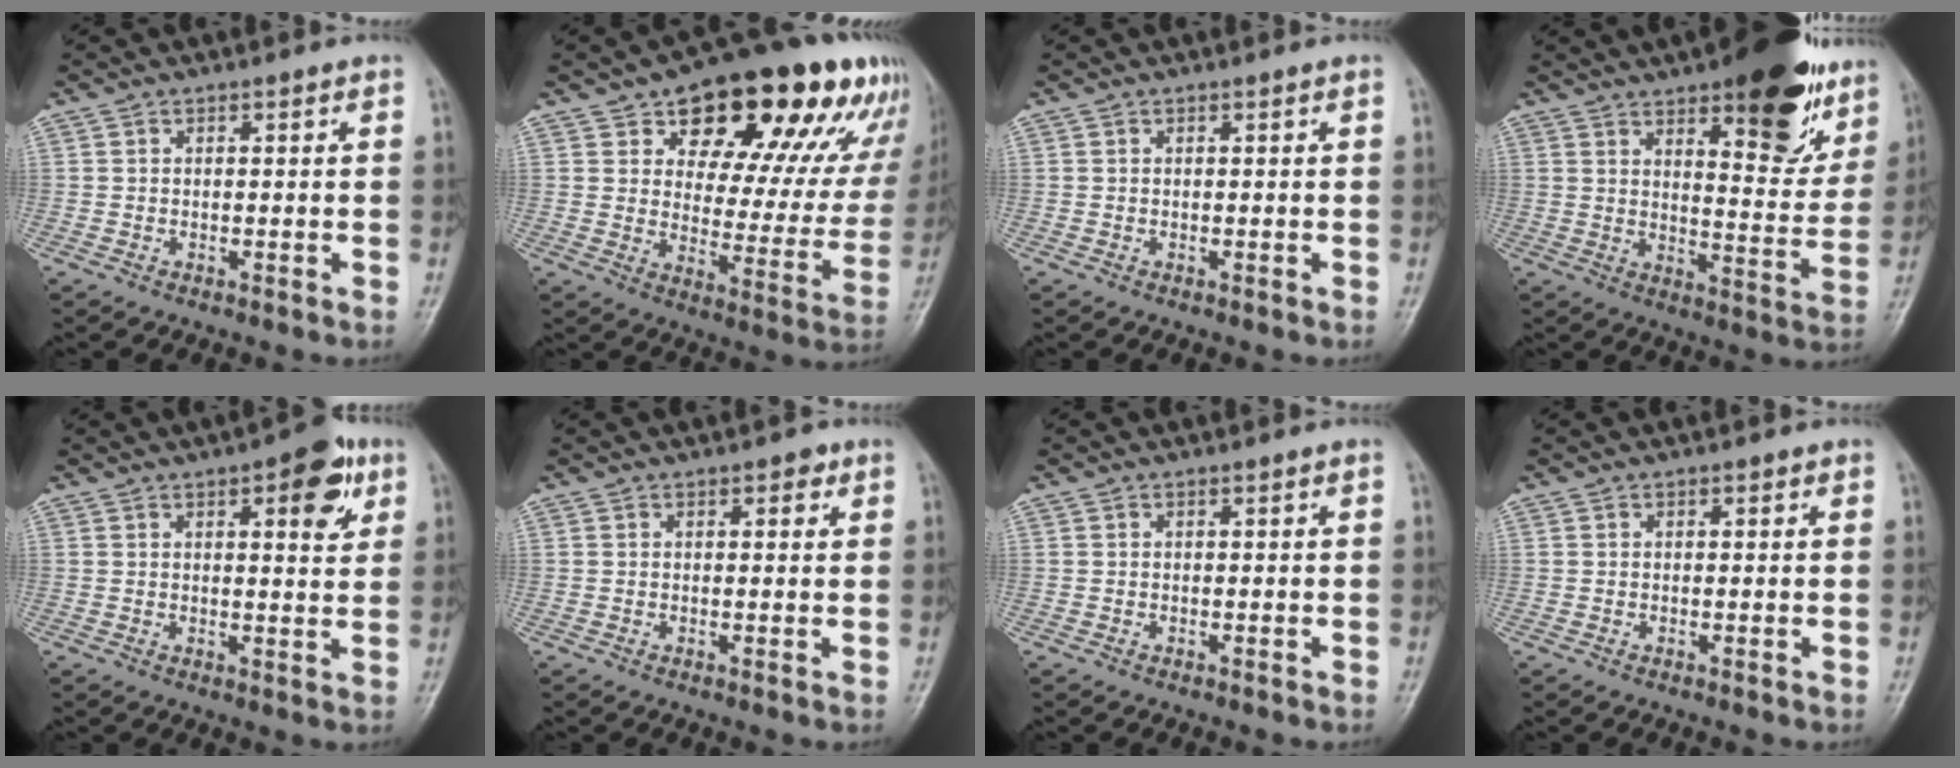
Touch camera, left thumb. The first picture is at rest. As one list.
[{"total": 25.8, "force": [14.8, 11.8, 17.5], "torque": [-0.195, -0.034, 0.205]}, {"total": 0.0}, {"total": 20.1, "force": [11.9, 7.5, 14.4], "torque": [-0.138, -0.055, 0.168]}, {"total": 6.2, "force": [2.9, 2.2, 5.0], "torque": [-0.049, -0.009, 0.032]}, {"total": 2.1, "force": [1.1, 1.2, 1.3], "torque": [-0.004, -0.001, 0.011]}, {"total": 0.0}, {"total": 0.7, "force": [0.3, 0.5, 0.4], "torque": [0.001, 0.000, 0.001]}]